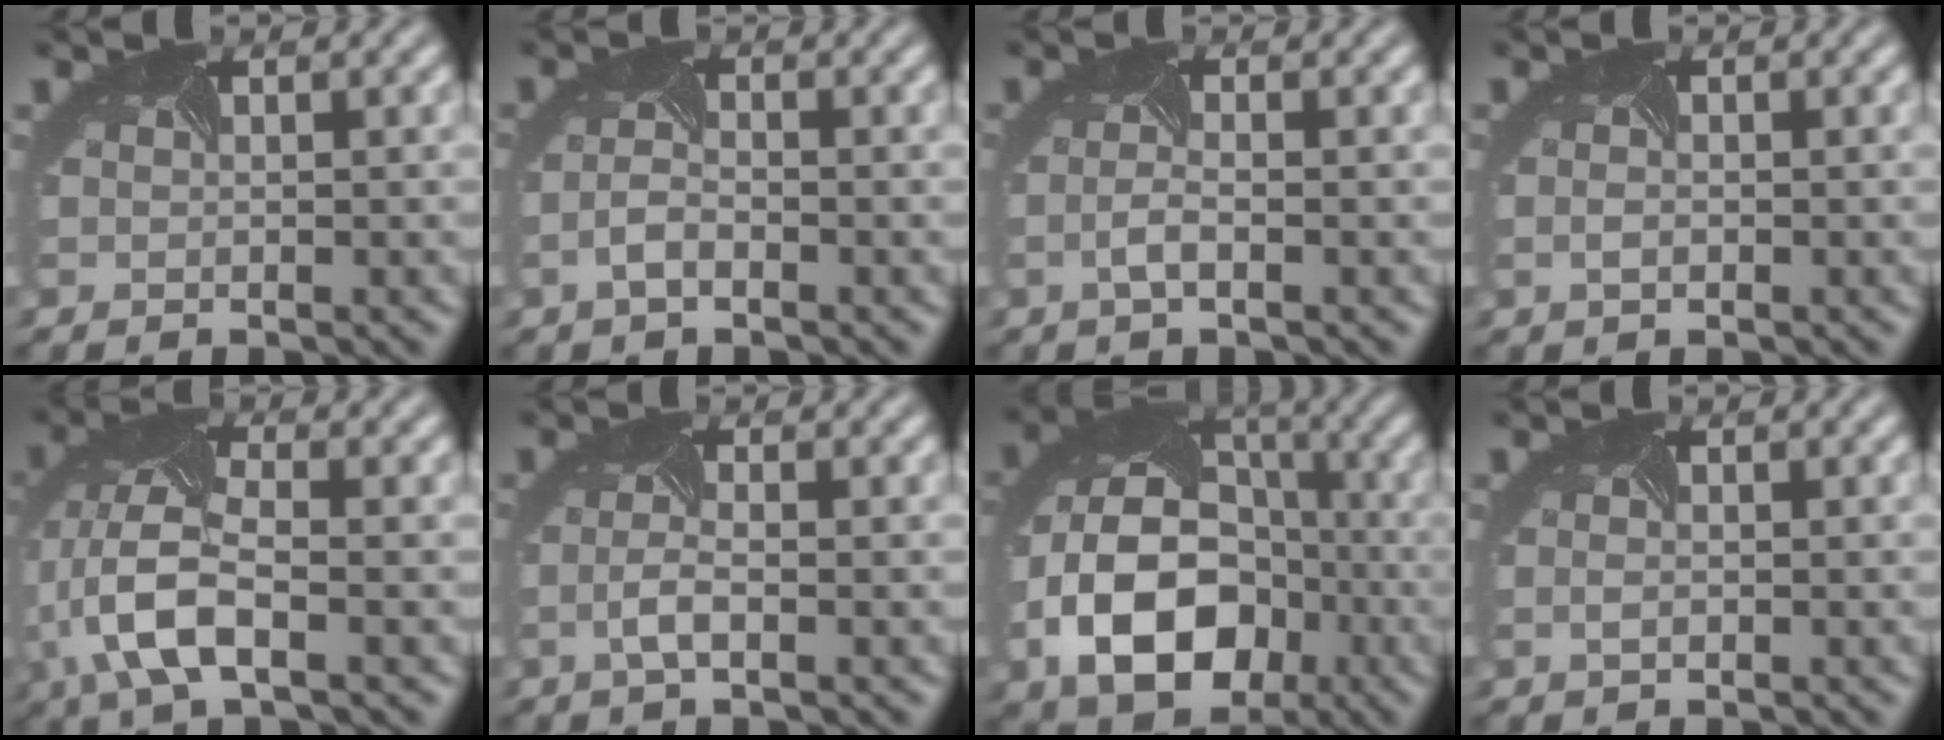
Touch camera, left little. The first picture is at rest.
{"total": 1.7, "force": [-1.2, 0.5, 1.1], "torque": [-0.032, -0.003, -0.024]}
{"total": 1.5, "force": [-0.7, 0.2, 1.3], "torque": [-0.034, -0.004, -0.016]}
{"total": 0.8, "force": [-0.5, 0.4, 0.5], "torque": [-0.014, -0.005, -0.006]}
{"total": 7.3, "force": [-2.1, 3.4, 6.2], "torque": [-0.150, -0.001, -0.047]}
{"total": 1.8, "force": [-0.7, 0.3, 1.7], "torque": [-0.043, -0.004, -0.015]}
{"total": 11.2, "force": [-3.3, 8.0, 7.2], "torque": [-0.148, -0.027, -0.054]}
{"total": 0.9, "force": [-0.3, 0.6, 0.6], "torque": [-0.020, -0.004, 0.000]}